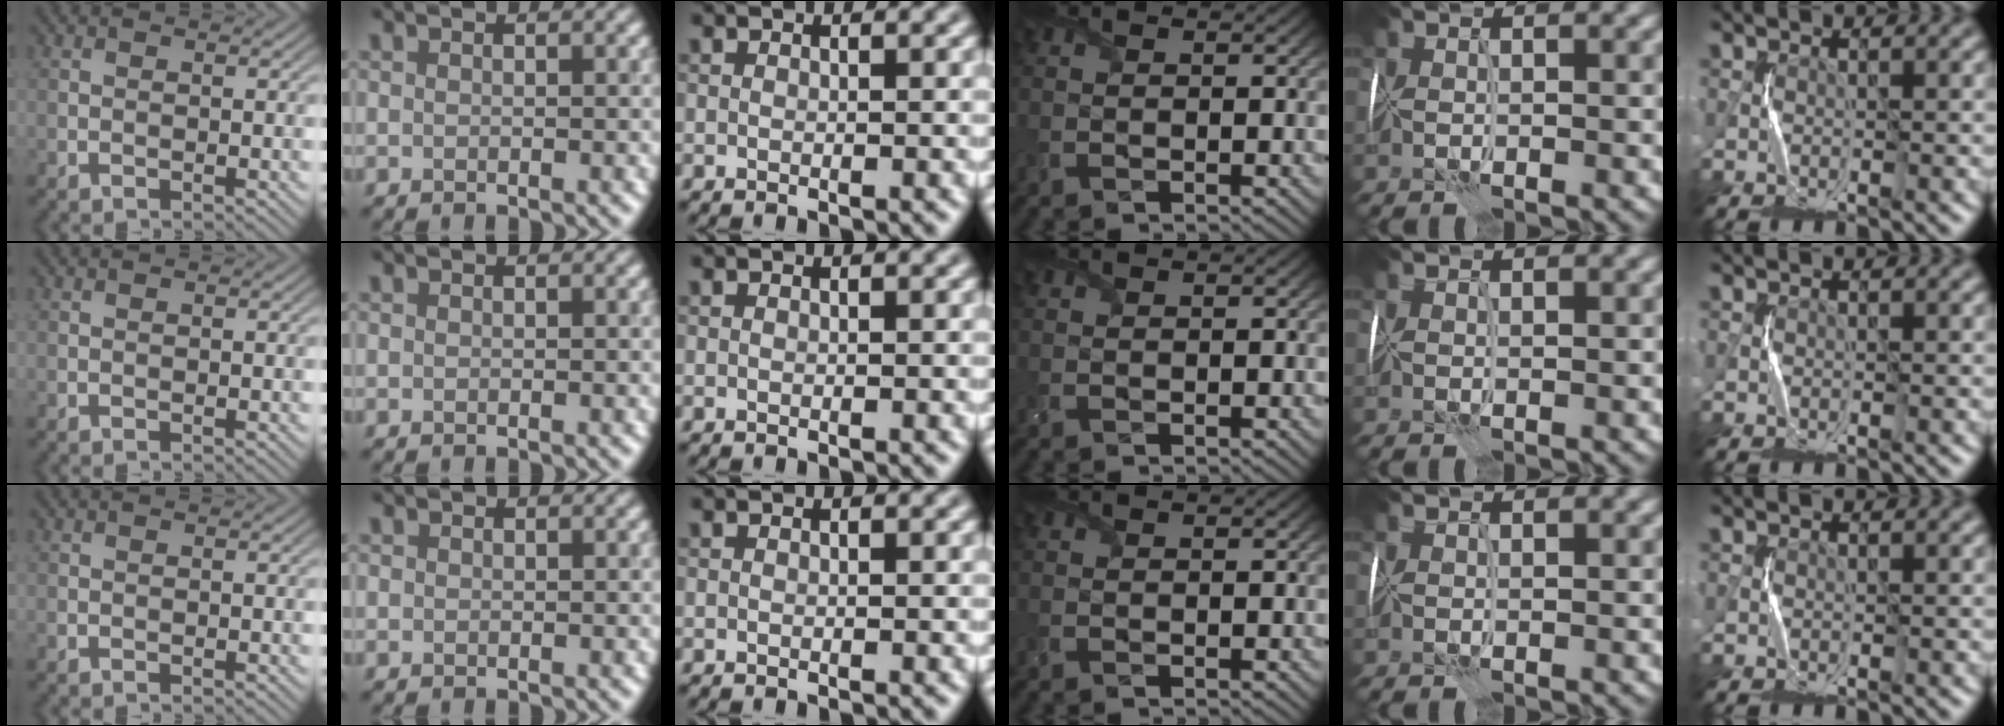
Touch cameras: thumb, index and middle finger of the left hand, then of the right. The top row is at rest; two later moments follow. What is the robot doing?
{"motion": "fold", "object": "tissue"}